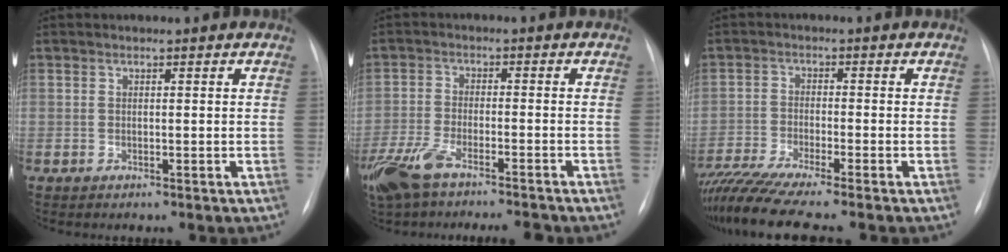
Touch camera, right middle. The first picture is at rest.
{"total": 13.2, "force": [-10.4, 3.1, 7.6], "torque": [-0.154, -0.014, -0.172]}
{"total": 12.0, "force": [-10.2, -0.6, 6.3], "torque": [-0.112, -0.023, -0.174]}